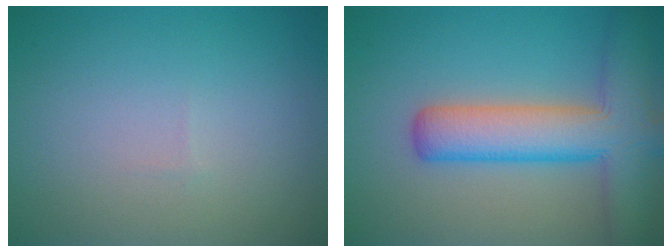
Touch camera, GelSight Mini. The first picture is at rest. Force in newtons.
{"total": 8.1, "press": 8.1, "slide": 0.5}